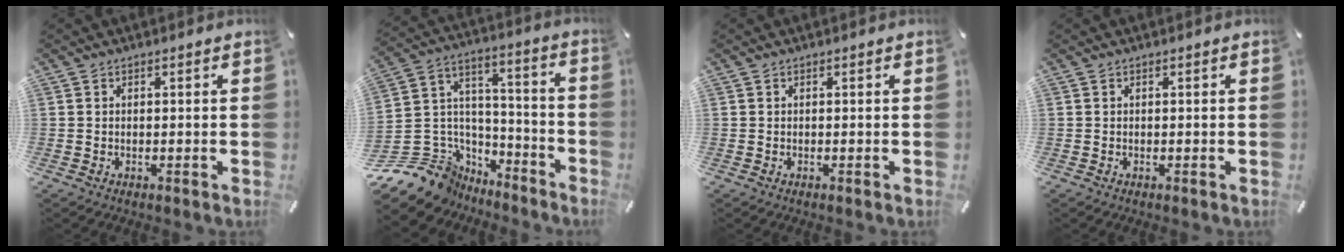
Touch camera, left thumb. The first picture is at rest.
{"total": 13.8, "force": [-8.1, 10.6, 3.5], "torque": [-0.089, 0.027, -0.136]}
{"total": 0.0}
{"total": 0.0}